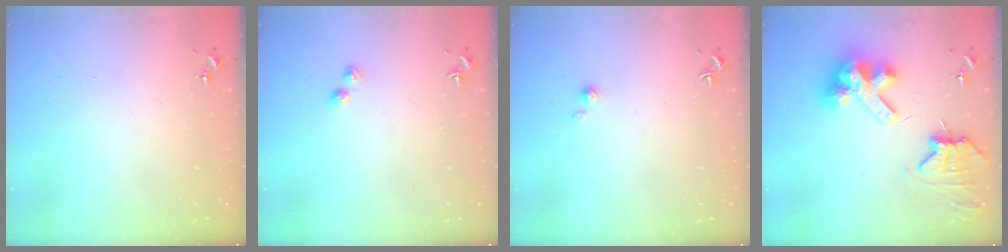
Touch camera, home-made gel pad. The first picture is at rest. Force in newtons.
{"total": 2.8, "press": 2.8, "slide": 0.4}
{"total": 2.8, "press": 2.8, "slide": 0.4}
{"total": 13.1, "press": 12.9, "slide": 1.8}